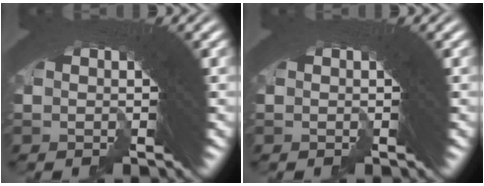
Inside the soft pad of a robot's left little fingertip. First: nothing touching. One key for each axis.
{"total": 0.0}